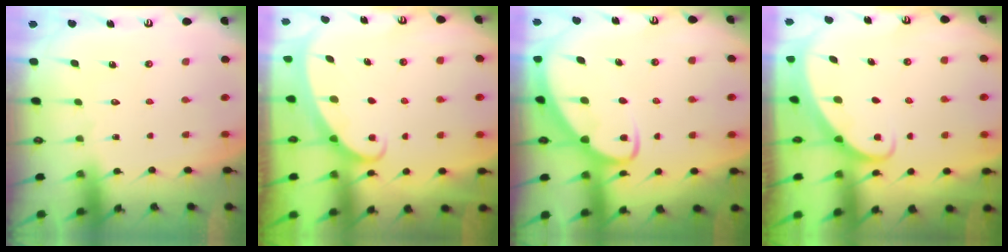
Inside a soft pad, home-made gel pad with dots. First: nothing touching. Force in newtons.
{"total": 2.2, "press": 2.1, "slide": 0.3}
{"total": 4.7, "press": 4.7, "slide": 0.4}
{"total": 2.4, "press": 2.4, "slide": 0.2}